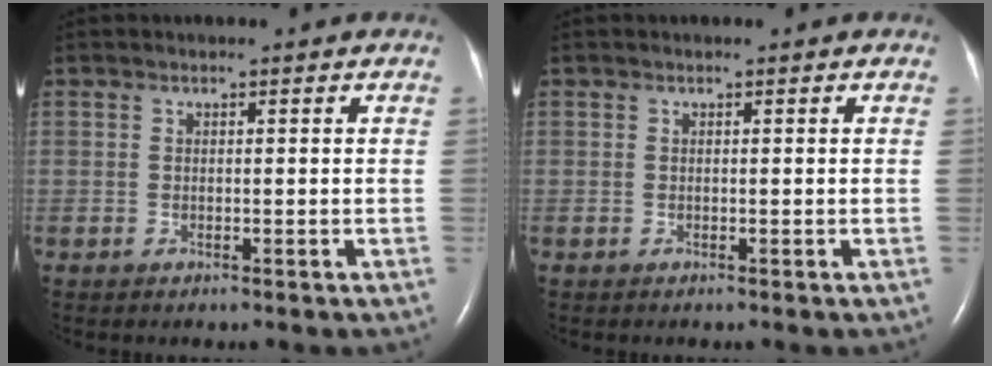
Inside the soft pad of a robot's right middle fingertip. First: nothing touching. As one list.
[{"total": 0.0}]